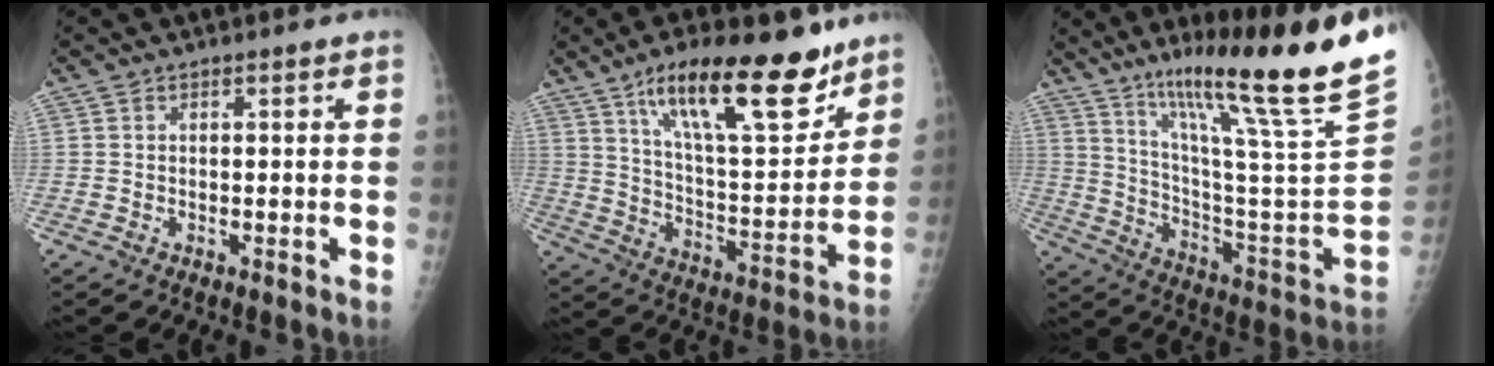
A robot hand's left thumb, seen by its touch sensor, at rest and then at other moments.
{"total": 22.7, "force": [14.4, 7.2, 15.9], "torque": [-0.221, -0.066, 0.242]}
{"total": 29.7, "force": [21.3, 0.5, 20.7], "torque": [-0.309, -0.125, 0.335]}